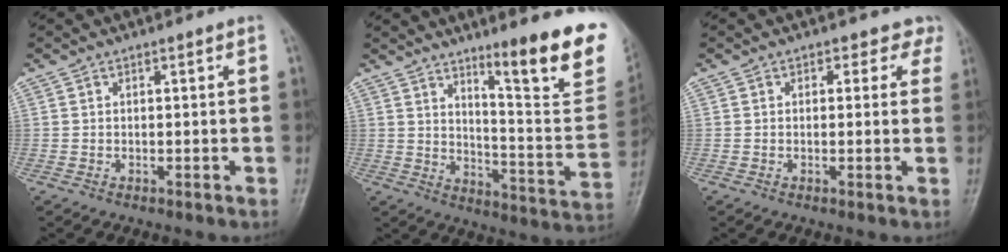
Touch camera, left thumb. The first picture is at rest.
{"total": 20.2, "force": [12.2, 3.0, 15.8], "torque": [-0.174, -0.080, 0.179]}
{"total": 3.0, "force": [2.0, 2.2, 0.4], "torque": [0.029, -0.007, 0.003]}